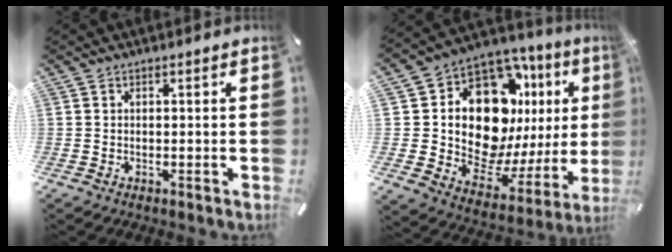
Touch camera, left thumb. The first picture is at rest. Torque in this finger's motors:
{"motor_torque": [2.13, 2.88, 2.08, -0.69, 0.54]}